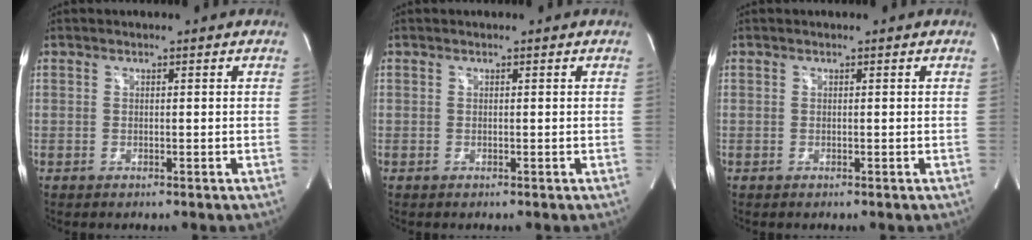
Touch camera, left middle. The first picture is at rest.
{"total": 0.0}
{"total": 0.0}